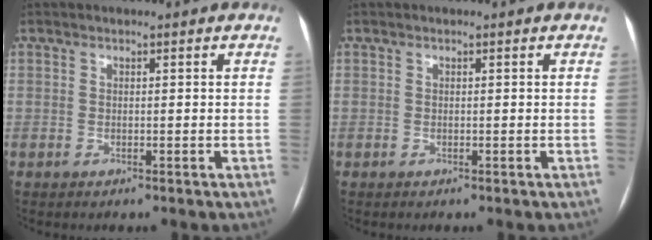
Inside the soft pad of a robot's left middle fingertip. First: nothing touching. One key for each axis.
{"total": 0.0}